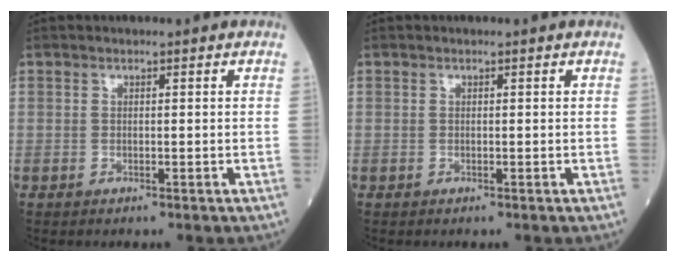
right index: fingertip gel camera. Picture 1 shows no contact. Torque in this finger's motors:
{"motor_torque": [-0.04, -0.03, 0.03, 0.00]}